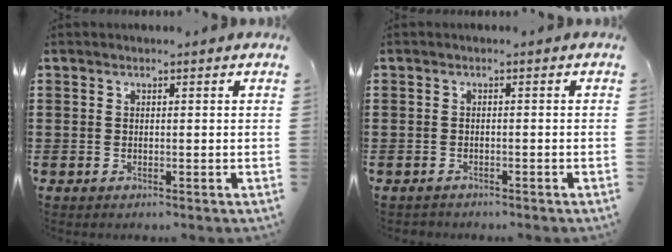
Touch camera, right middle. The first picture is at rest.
{"total": 0.9, "force": [-0.9, 0.1, -0.1], "torque": [-0.002, 0.000, -0.019]}